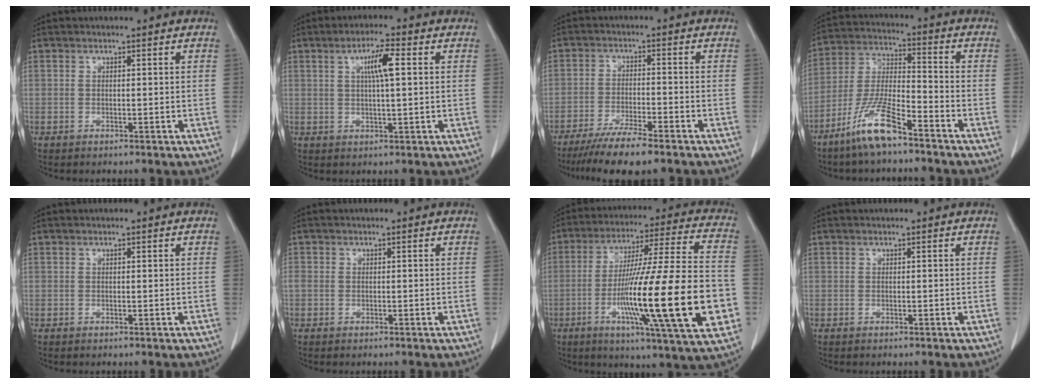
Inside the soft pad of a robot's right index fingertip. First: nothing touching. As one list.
[{"total": 5.2, "force": [1.5, 0.5, 5.0], "torque": [-0.089, 0.004, 0.025]}, {"total": 8.9, "force": [-6.9, 0.1, 5.5], "torque": [-0.088, -0.023, -0.117]}, {"total": 10.4, "force": [-7.1, 1.4, 7.4], "torque": [-0.156, -0.017, -0.142]}, {"total": 0.0}, {"total": 1.1, "force": [-0.1, 1.0, 0.5], "torque": [-0.015, 0.012, 0.001]}, {"total": 26.0, "force": [-6.0, 1.0, 25.3], "torque": [-0.379, -0.019, -0.101]}, {"total": 0.0}]